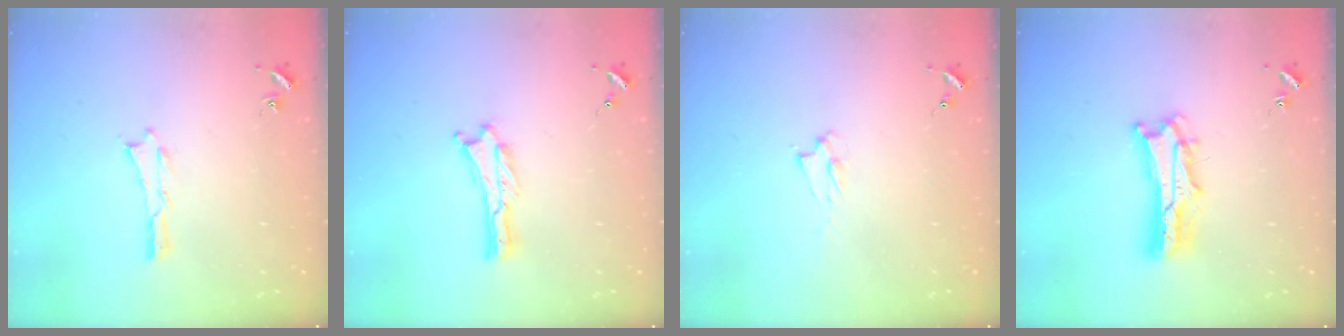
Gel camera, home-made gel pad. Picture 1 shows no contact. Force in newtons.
{"total": 0.0}
{"total": 1.4, "press": 1.3, "slide": 0.3}
{"total": 6.1, "press": 6.1, "slide": 0.5}